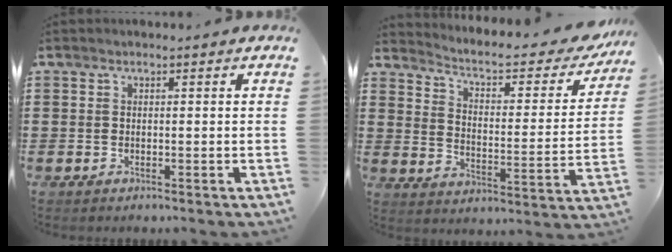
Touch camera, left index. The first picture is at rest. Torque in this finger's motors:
{"motor_torque": [1.54, 0.60, 0.23, 0.04]}